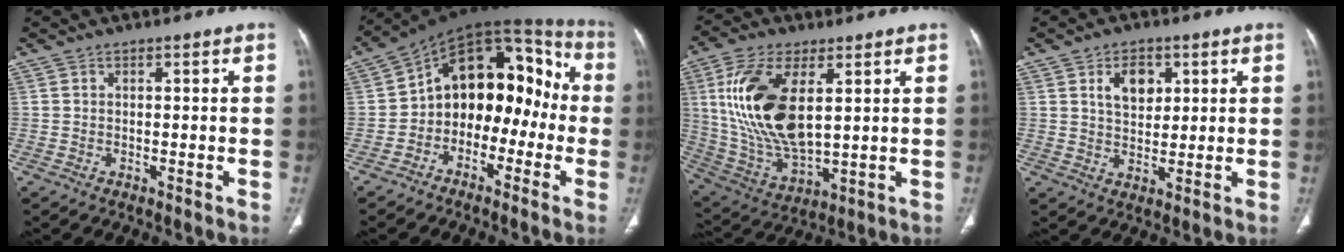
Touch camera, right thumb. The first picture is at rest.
{"total": 16.4, "force": [-2.5, 11.2, 11.7], "torque": [-0.117, 0.078, -0.052]}
{"total": 19.4, "force": [4.5, 9.4, 16.3], "torque": [-0.330, -0.020, 0.095]}
{"total": 6.5, "force": [2.5, 4.2, 4.3], "torque": [-0.049, -0.013, 0.043]}